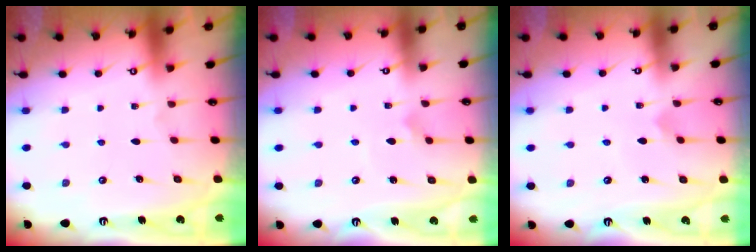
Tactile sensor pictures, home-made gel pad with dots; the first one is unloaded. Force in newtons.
{"total": 2.4, "press": 2.4, "slide": 0.2}
{"total": 2.9, "press": 2.9, "slide": 0.2}